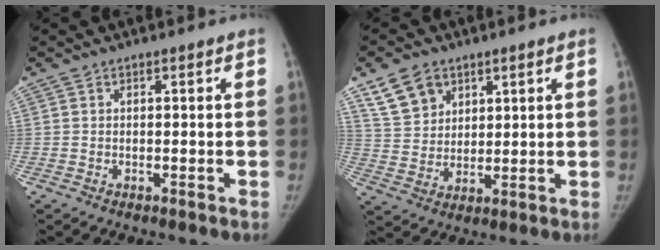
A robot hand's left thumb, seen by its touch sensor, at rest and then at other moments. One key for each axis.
{"total": 8.3, "fx": 5.0, "fy": 6.0, "fz": 2.9, "tx": -0.029, "ty": -0.021, "tz": 0.102}